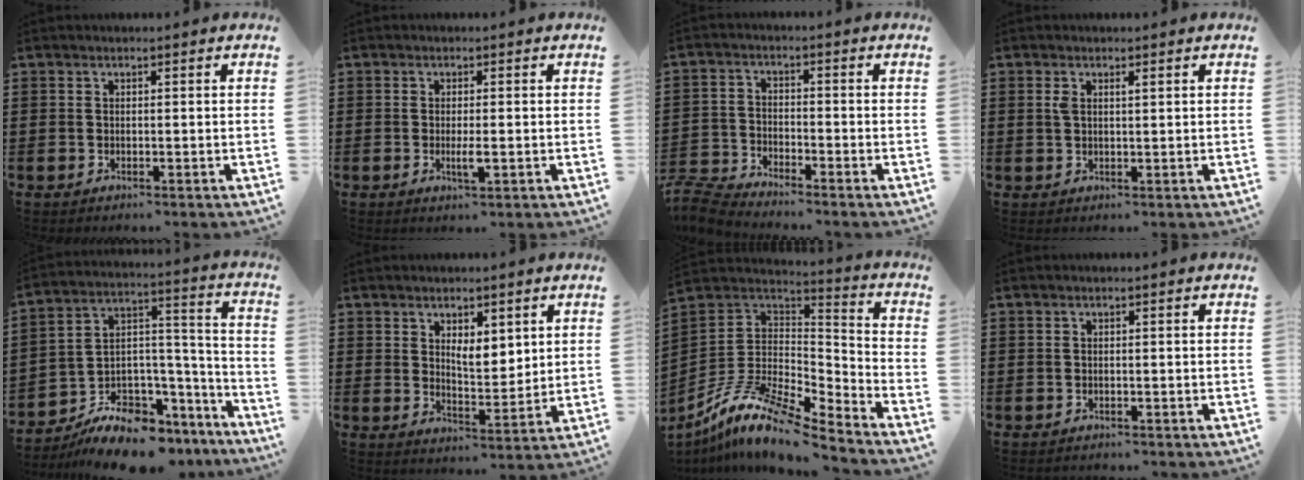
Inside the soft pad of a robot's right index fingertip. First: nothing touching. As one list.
[{"total": 2.4, "force": [-0.7, 0.4, 2.3], "torque": [-0.048, -0.005, -0.014]}, {"total": 4.6, "force": [-4.5, 0.0, 0.7], "torque": [-0.044, -0.013, -0.100]}, {"total": 1.4, "force": [0.5, 0.5, 1.2], "torque": [-0.025, 0.004, 0.008]}, {"total": 9.8, "force": [-8.0, 4.5, 3.2], "torque": [-0.054, 0.025, -0.144]}, {"total": 4.0, "force": [2.5, 1.9, 2.5], "torque": [-0.040, -0.006, 0.041]}, {"total": 12.5, "force": [-9.2, 3.2, 7.8], "torque": [-0.167, 0.010, -0.180]}, {"total": 0.6, "force": [-0.6, 0.0, 0.0], "torque": [-0.001, -0.002, -0.013]}]